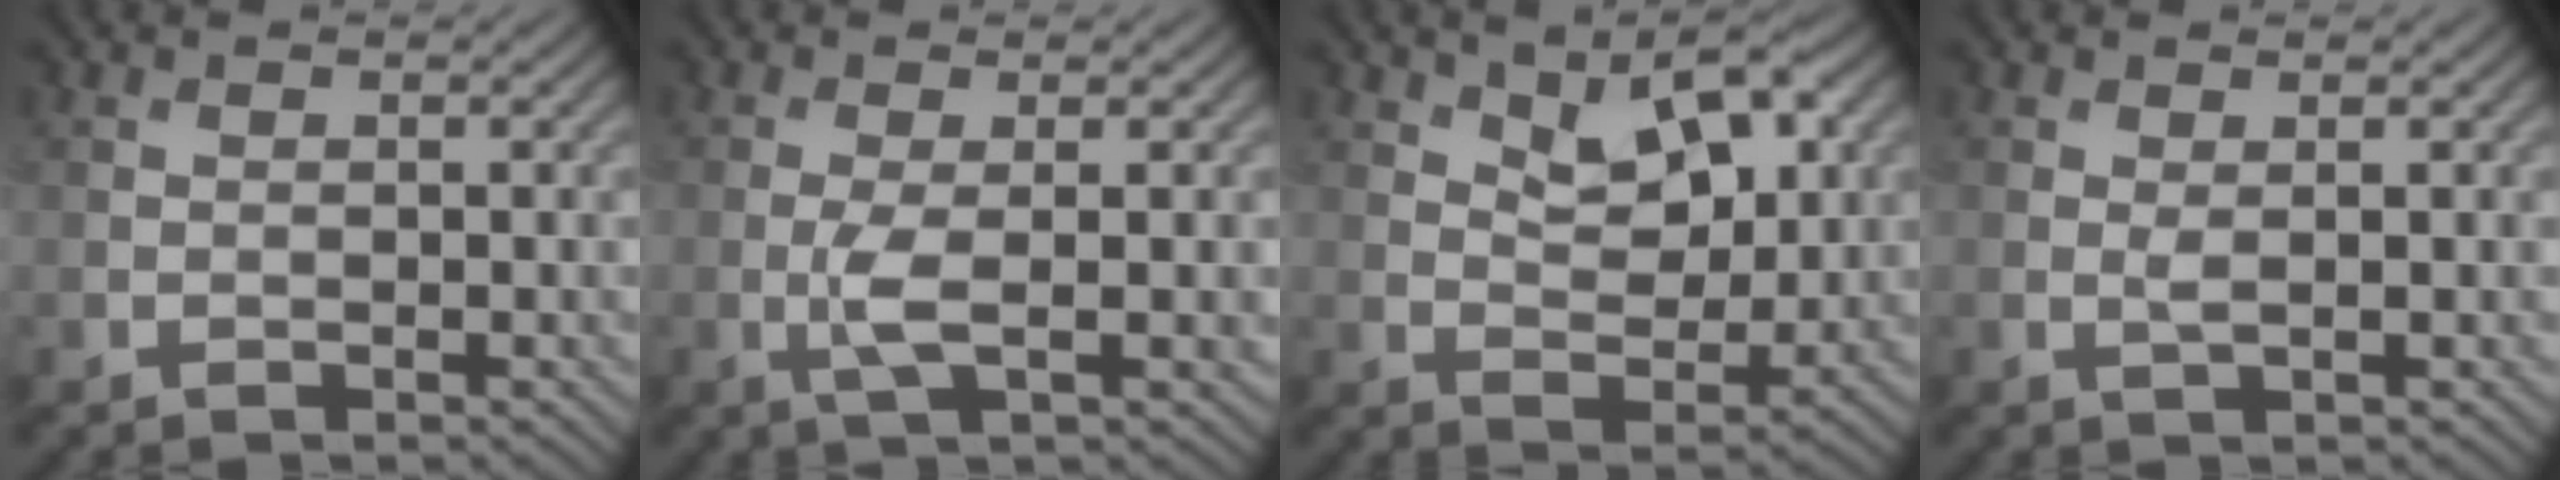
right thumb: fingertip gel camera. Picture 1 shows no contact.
{"total": 3.3, "force": [-0.4, 0.6, 3.2], "torque": [-0.074, -0.004, -0.010]}
{"total": 8.6, "force": [4.4, 4.3, 6.0], "torque": [-0.102, -0.001, 0.073]}
{"total": 0.9, "force": [0.3, 0.1, 0.8], "torque": [-0.023, 0.000, 0.005]}